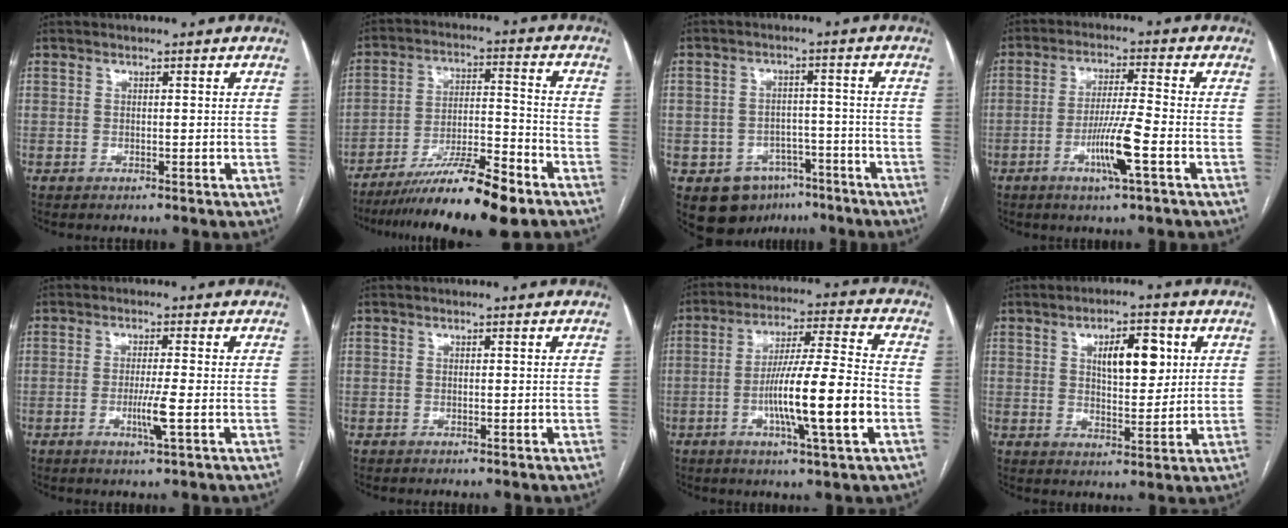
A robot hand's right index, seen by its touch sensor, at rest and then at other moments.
{"total": 14.4, "force": [-10.6, 1.2, 9.7], "torque": [-0.166, -0.014, -0.181]}
{"total": 5.8, "force": [-3.3, 4.7, 0.8], "torque": [-0.004, 0.012, -0.040]}
{"total": 7.7, "force": [-2.9, -0.4, 7.1], "torque": [-0.140, -0.009, -0.054]}
{"total": 3.8, "force": [-1.0, -0.5, 3.6], "torque": [-0.074, -0.010, -0.018]}
{"total": 0.0}
{"total": 14.2, "force": [-3.7, 0.1, 13.7], "torque": [-0.242, -0.003, -0.064]}
{"total": 8.1, "force": [2.6, 3.1, 7.0], "torque": [-0.108, 0.008, 0.045]}